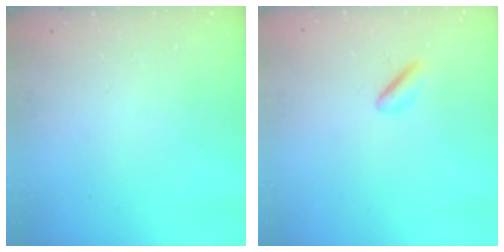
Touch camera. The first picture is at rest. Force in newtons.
{"total": 2.1, "press": 1.9, "slide": 0.9}